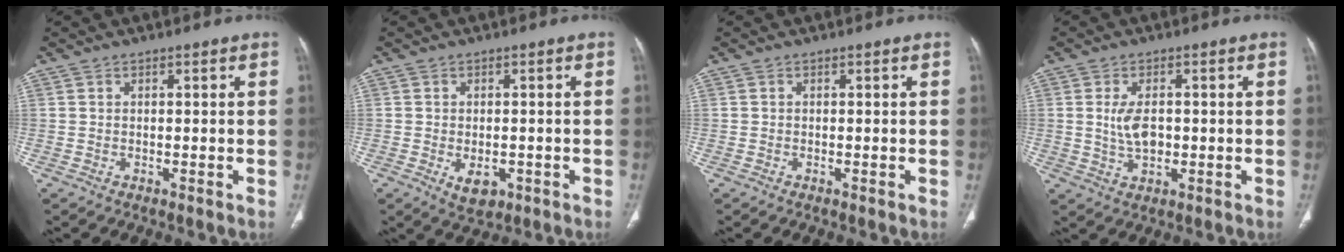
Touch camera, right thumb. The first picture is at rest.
{"total": 4.0, "force": [-1.5, 2.5, 2.7], "torque": [-0.035, 0.003, -0.013]}
{"total": 0.0}
{"total": 5.2, "force": [0.2, 3.0, 4.3], "torque": [-0.081, -0.002, 0.008]}